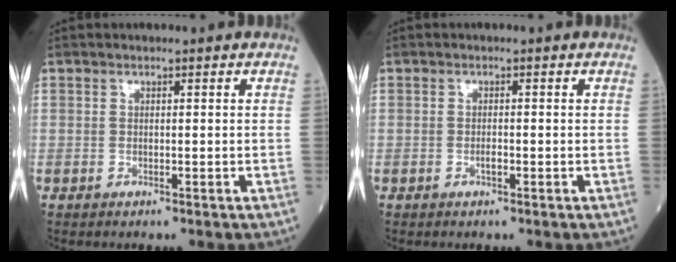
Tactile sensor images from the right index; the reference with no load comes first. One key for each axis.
{"total": 0.8, "fx": -0.4, "fy": 0.2, "fz": 0.7, "tx": -0.015, "ty": 0.000, "tz": -0.007}